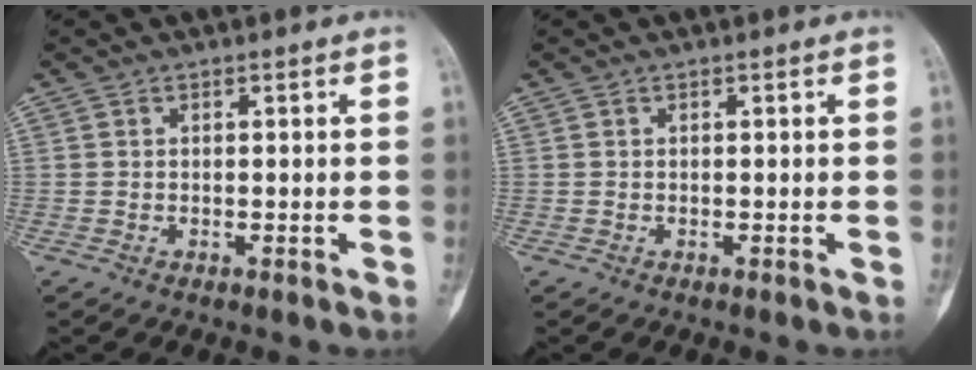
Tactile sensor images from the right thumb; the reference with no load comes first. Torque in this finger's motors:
{"motor_torque": [0.01, 0.01, 0.00, -0.01, 0.00]}